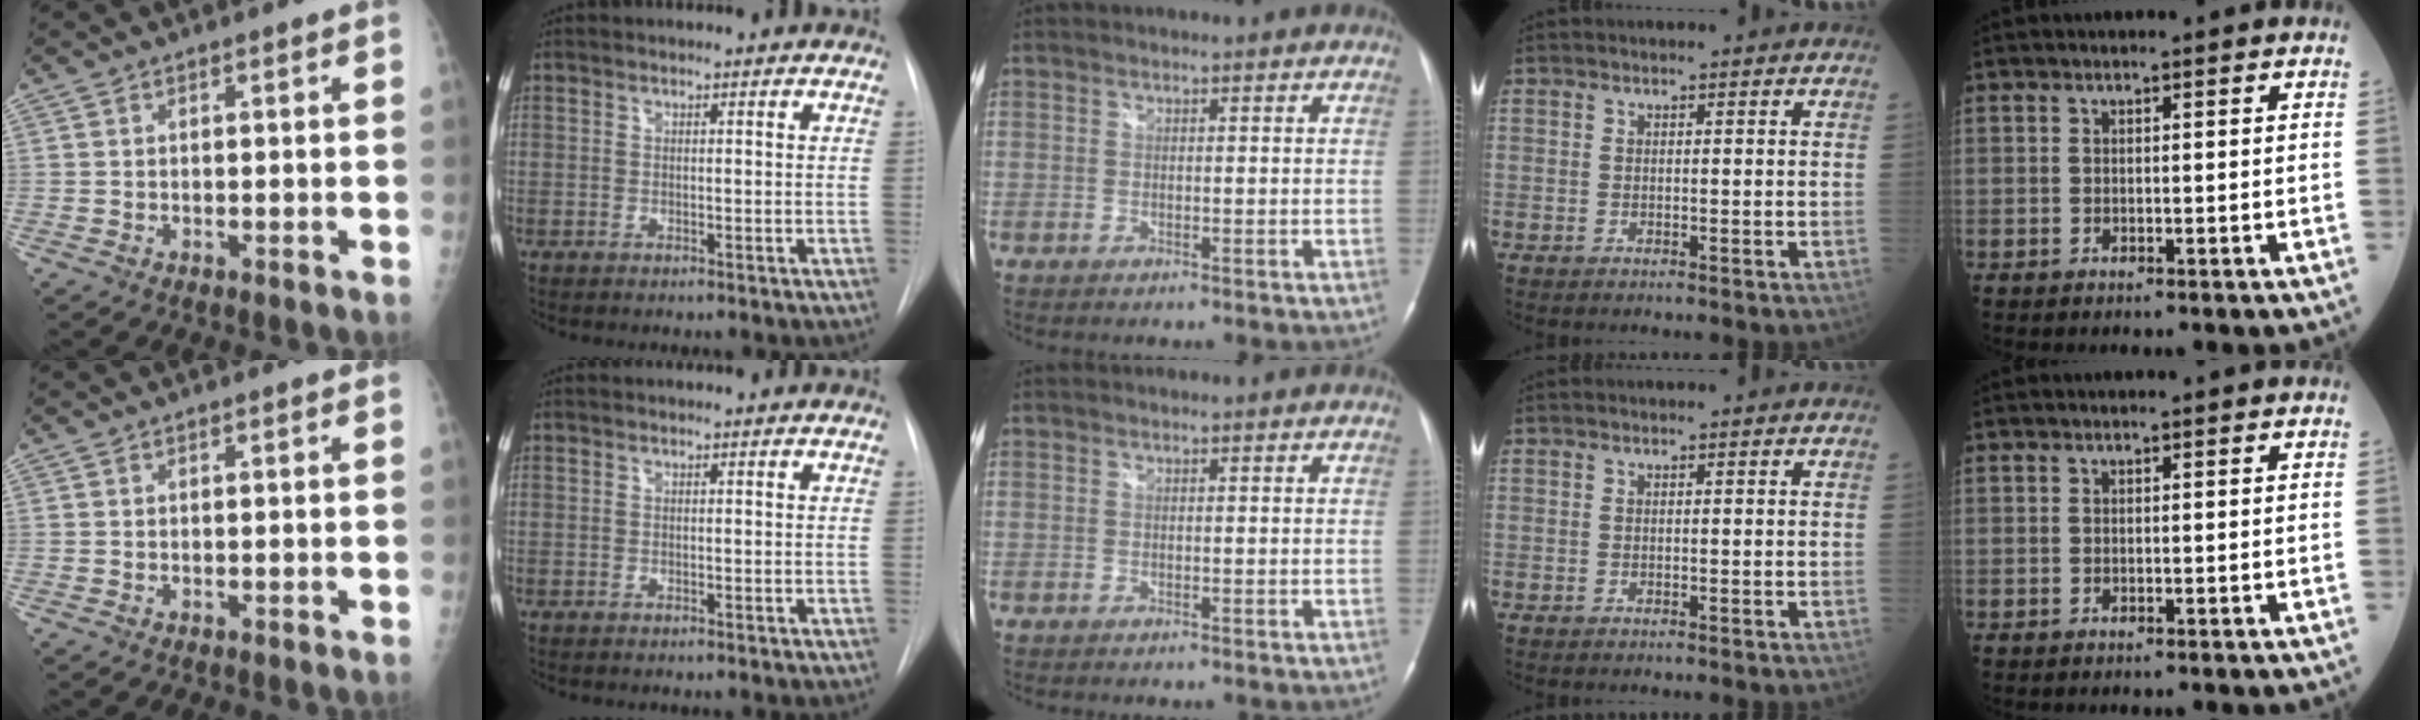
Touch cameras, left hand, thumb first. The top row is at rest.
{}